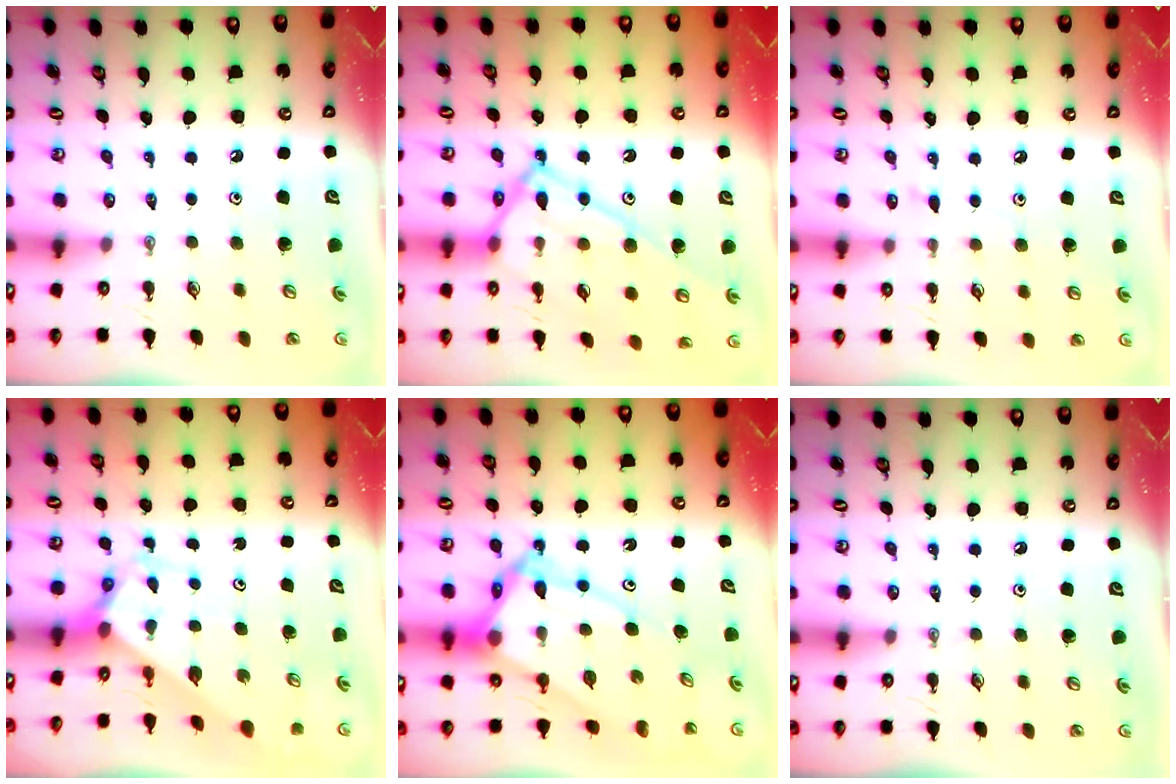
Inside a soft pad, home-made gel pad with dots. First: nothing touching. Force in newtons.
{"total": 16.8, "press": 16.8, "slide": 0.9}
{"total": 5.5, "press": 5.4, "slide": 0.6}
{"total": 2.7, "press": 2.7, "slide": 0.2}
{"total": 13.5, "press": 13.5, "slide": 1.1}
{"total": 0.0}